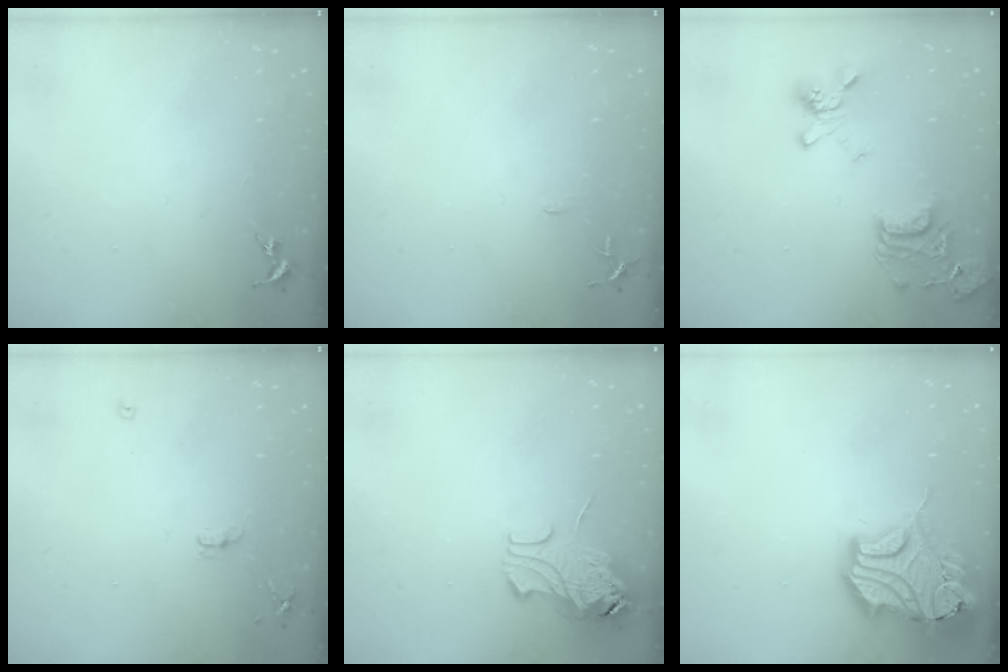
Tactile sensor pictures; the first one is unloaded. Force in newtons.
{"total": 5.3, "press": 5.2, "slide": 0.6}
{"total": 18.3, "press": 18.2, "slide": 1.7}
{"total": 7.2, "press": 7.2, "slide": 0.8}
{"total": 10.2, "press": 10.2, "slide": 1.2}
{"total": 19.2, "press": 18.9, "slide": 3.2}